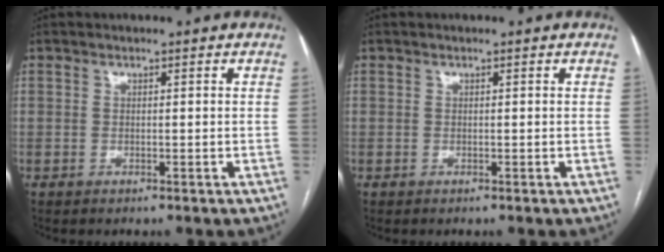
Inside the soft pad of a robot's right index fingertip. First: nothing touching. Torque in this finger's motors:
{"motor_torque": [-0.12, 0.12, 0.00, 0.00]}